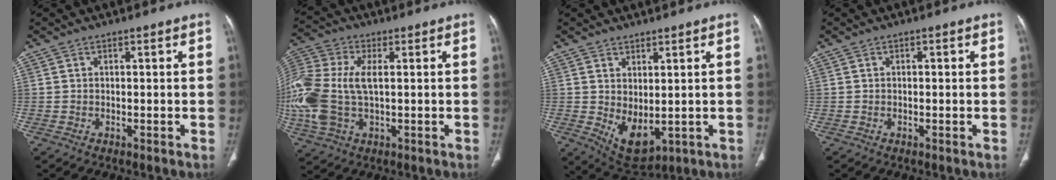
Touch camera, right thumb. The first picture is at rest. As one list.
[{"total": 18.8, "force": [0.3, 11.0, 15.3], "torque": [-0.398, 0.005, 0.009]}, {"total": 7.2, "force": [-0.1, 4.0, 6.1], "torque": [-0.090, -0.016, 0.024]}, {"total": 0.6, "force": [0.1, 0.3, 0.5], "torque": [-0.008, 0.002, 0.001]}]